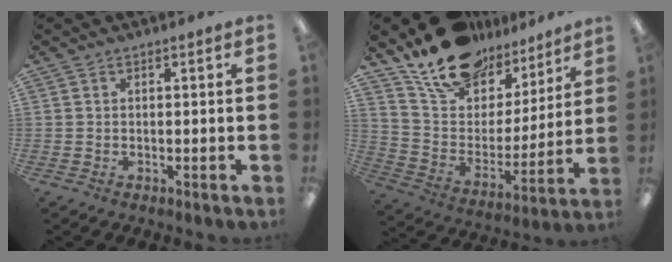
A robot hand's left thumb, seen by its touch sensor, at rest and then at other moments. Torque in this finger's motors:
{"motor_torque": [0.91, 0.91, 1.40, -1.37, 0.24]}